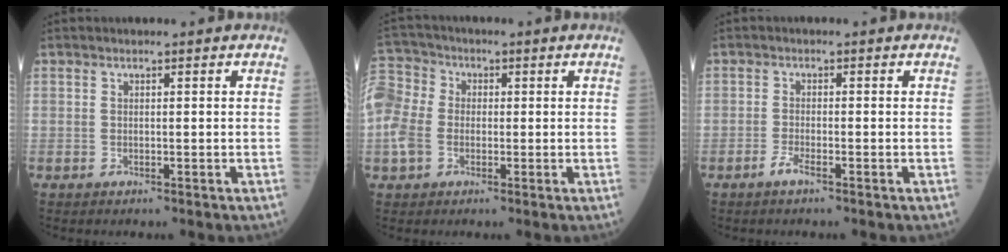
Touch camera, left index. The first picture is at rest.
{"total": 14.7, "force": [0.0, 12.3, 8.0], "torque": [-0.243, 0.043, 0.001]}
{"total": 1.4, "force": [-1.0, 0.0, 1.0], "torque": [-0.027, -0.003, -0.023]}